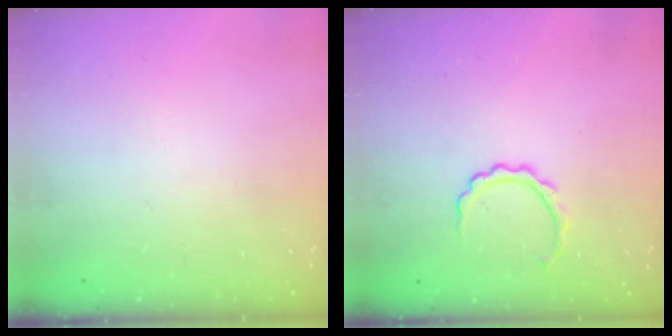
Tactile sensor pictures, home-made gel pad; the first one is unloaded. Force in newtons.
{"total": 4.9, "press": 4.9, "slide": 0.5}